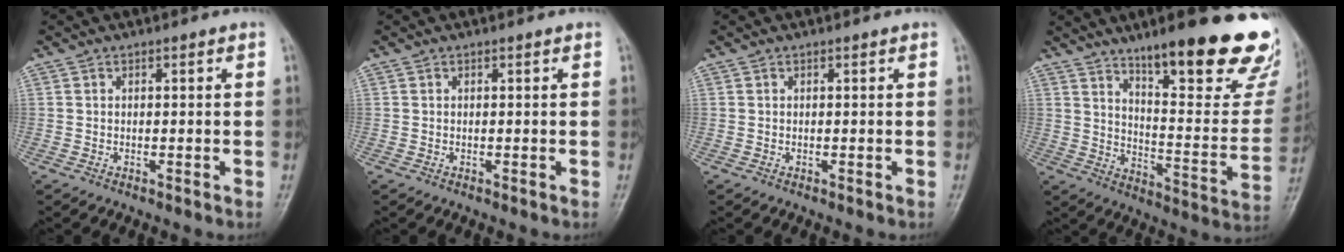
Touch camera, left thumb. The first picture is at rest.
{"total": 0.0}
{"total": 0.0}
{"total": 27.0, "force": [17.5, 6.9, 19.5], "torque": [-0.227, -0.091, 0.252]}